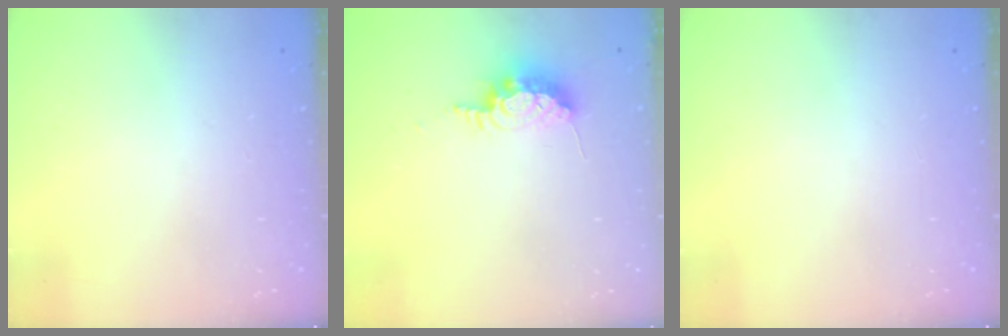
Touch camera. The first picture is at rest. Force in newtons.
{"total": 8.7, "press": 8.7, "slide": 0.9}
{"total": 0.0}